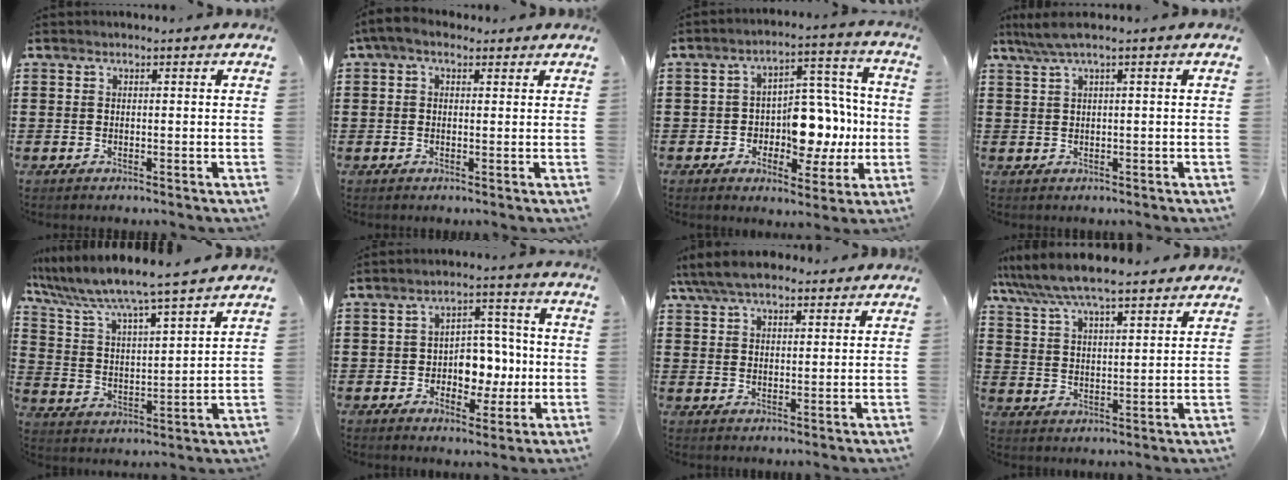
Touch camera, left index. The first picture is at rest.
{"total": 2.8, "force": [1.2, 1.5, 2.1], "torque": [-0.043, 0.008, 0.022]}
{"total": 9.4, "force": [-1.2, 6.8, 6.3], "torque": [-0.100, 0.012, -0.018]}
{"total": 2.2, "force": [0.7, -0.1, 2.1], "torque": [-0.047, -0.003, 0.008]}
{"total": 5.9, "force": [5.5, -0.5, 2.0], "torque": [-0.066, -0.039, 0.086]}
{"total": 6.4, "force": [-1.0, 5.1, 3.9], "torque": [-0.068, 0.011, -0.022]}
{"total": 6.6, "force": [5.4, 2.1, 3.1], "torque": [-0.075, -0.004, 0.103]}
{"total": 7.3, "force": [6.7, 0.6, 2.8], "torque": [-0.080, -0.029, 0.118]}